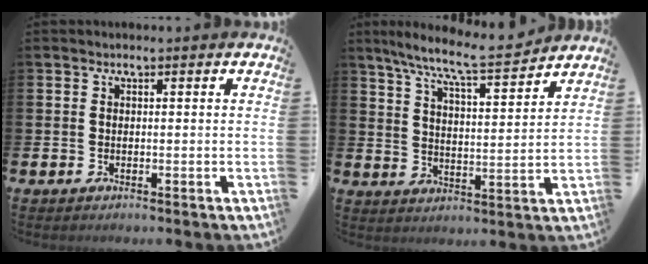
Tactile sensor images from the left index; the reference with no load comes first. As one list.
[{"total": 8.5, "force": [7.6, 0.7, 3.7], "torque": [-0.094, -0.048, 0.132]}]